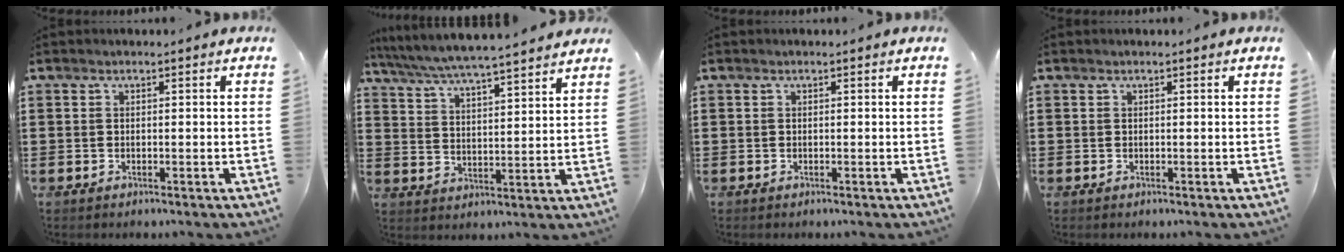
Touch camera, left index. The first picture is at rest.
{"total": 5.0, "force": [4.7, -0.5, 1.5], "torque": [-0.051, -0.033, 0.076]}
{"total": 0.0}
{"total": 0.0}